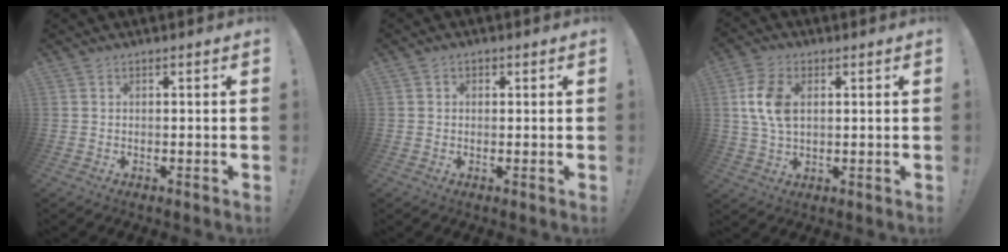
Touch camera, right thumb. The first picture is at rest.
{"total": 1.5, "force": [0.1, 1.3, 0.7], "torque": [-0.011, 0.004, 0.001]}
{"total": 10.2, "force": [2.1, 6.8, 7.4], "torque": [-0.136, 0.003, 0.038]}